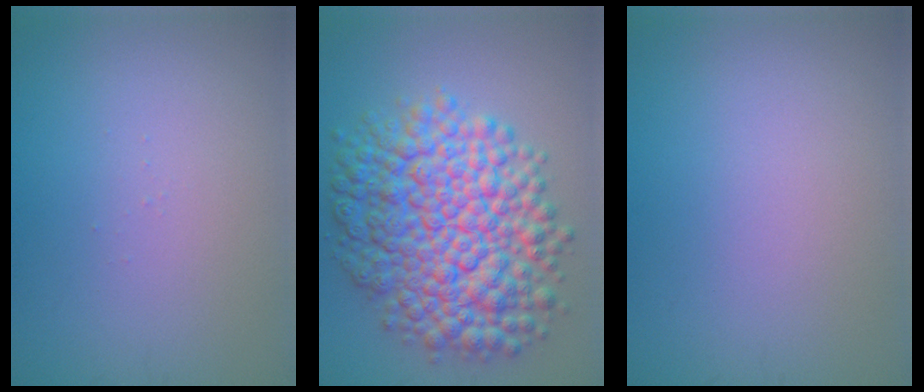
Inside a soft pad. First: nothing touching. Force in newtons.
{"total": 11.5, "press": 11.5, "slide": 0.2}
{"total": 0.0}